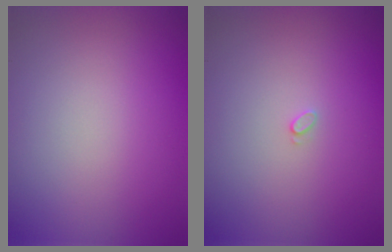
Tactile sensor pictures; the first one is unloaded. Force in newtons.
{"total": 0.6, "press": 0.6, "slide": 0.1}